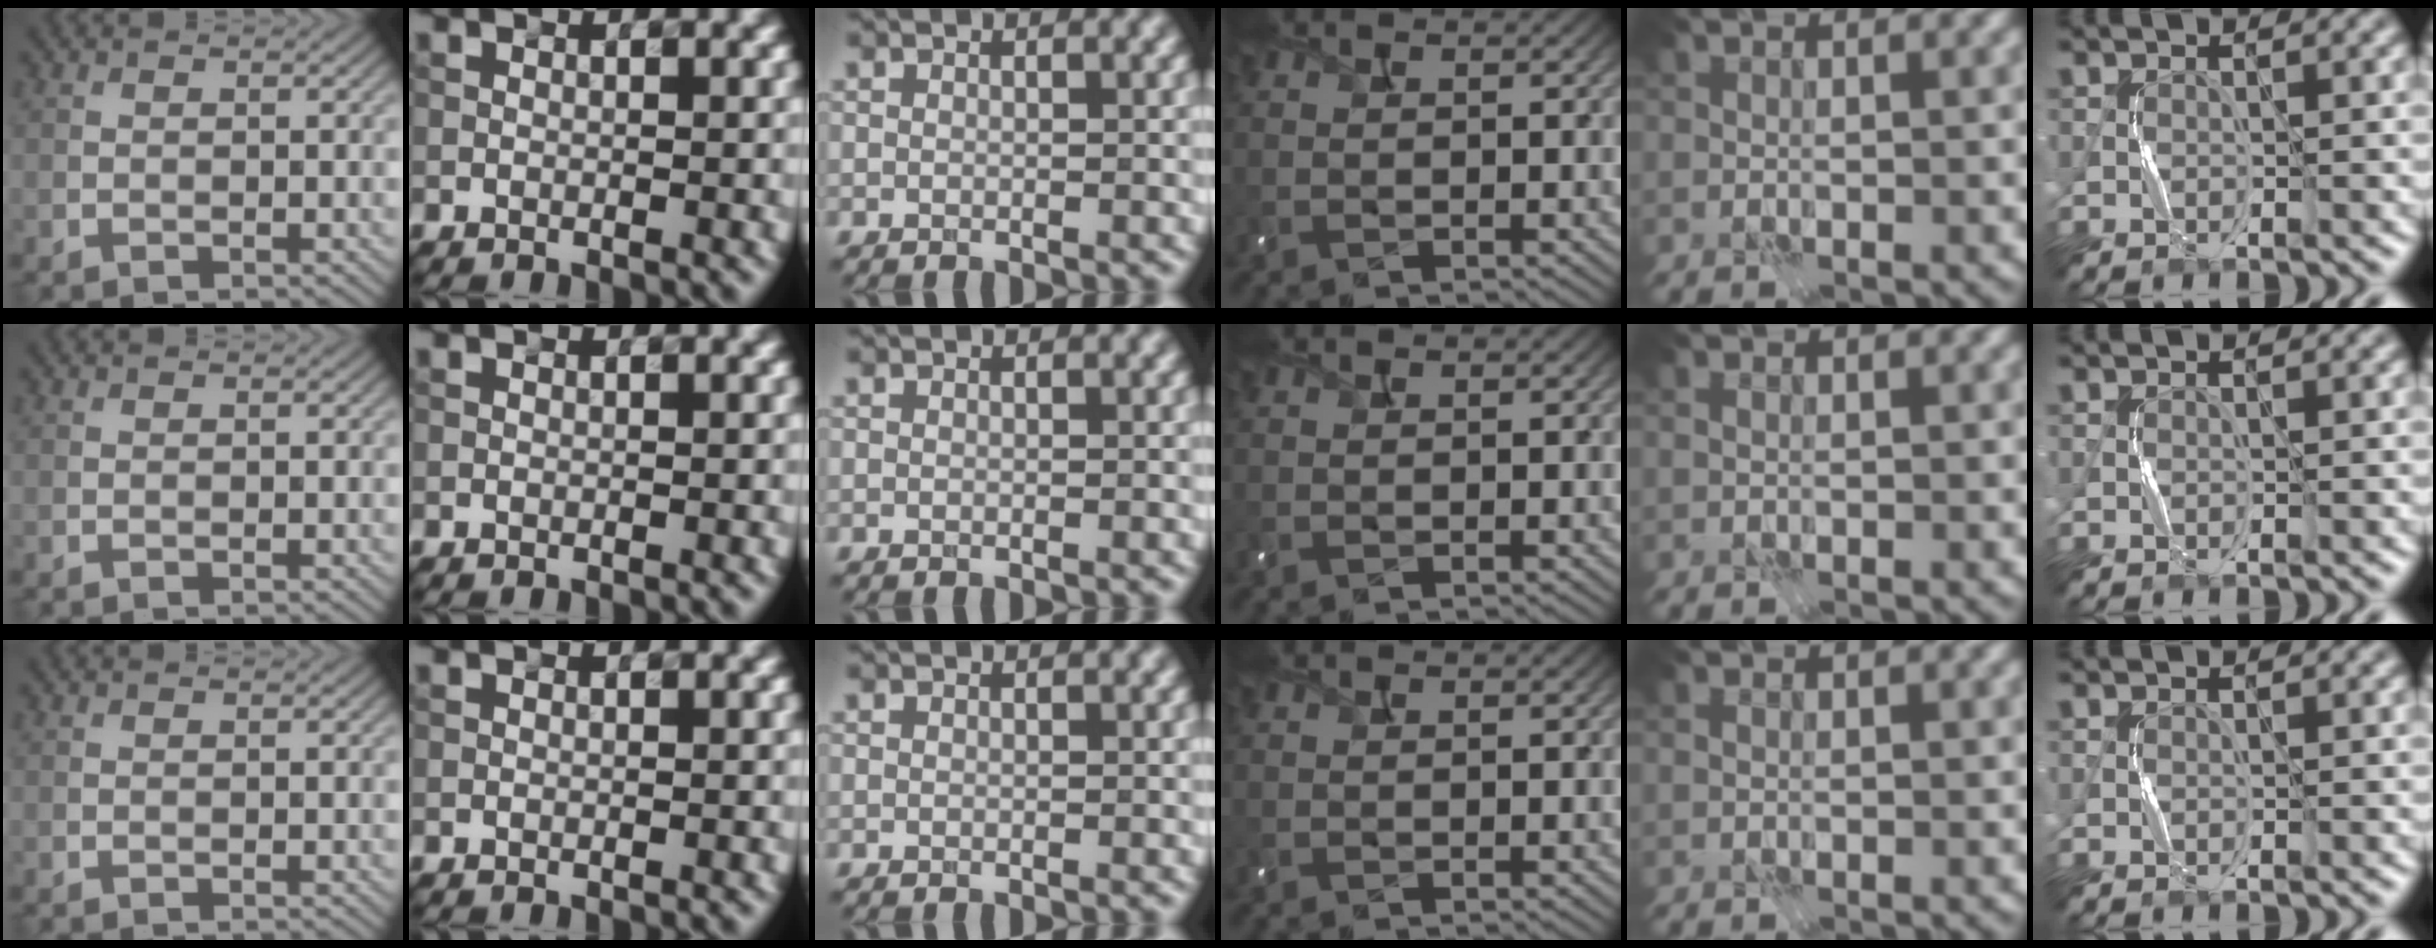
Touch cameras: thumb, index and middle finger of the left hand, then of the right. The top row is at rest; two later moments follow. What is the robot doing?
{"motion": "press", "object": "camera"}